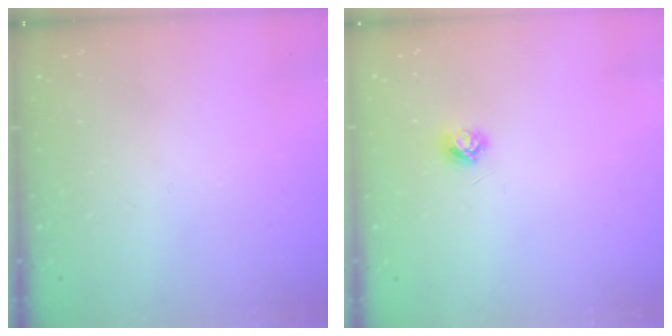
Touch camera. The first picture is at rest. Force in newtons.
{"total": 3.7, "press": 3.7, "slide": 0.4}